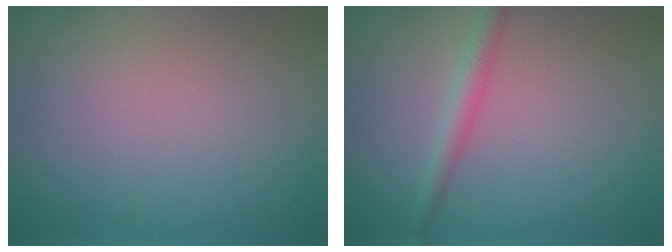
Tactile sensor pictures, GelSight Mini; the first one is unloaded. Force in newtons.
{"total": 2.3, "press": 2.3, "slide": 0.0}